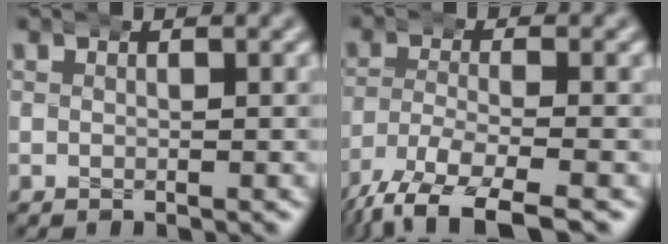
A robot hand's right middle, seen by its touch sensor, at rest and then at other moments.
{"total": 7.9, "force": [-5.3, 3.1, 5.0], "torque": [-0.101, -0.035, -0.066]}